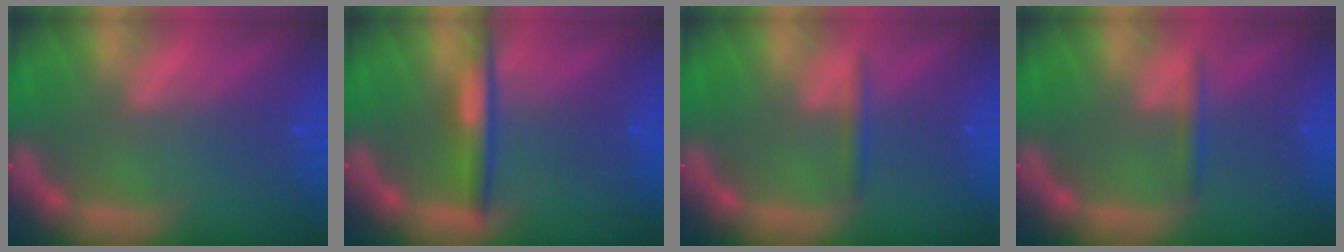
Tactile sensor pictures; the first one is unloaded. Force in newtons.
{"total": 3.5}
{"total": 1.4}
{"total": 1.4}